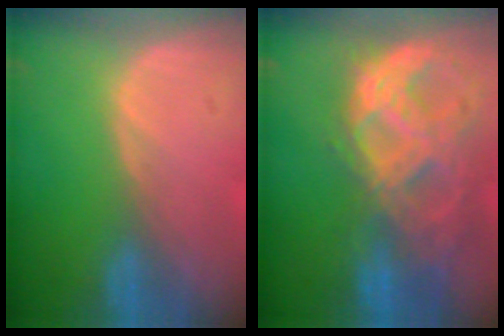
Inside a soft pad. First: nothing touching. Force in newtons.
{"total": 11.3, "press": 9.6, "slide": 6.1}